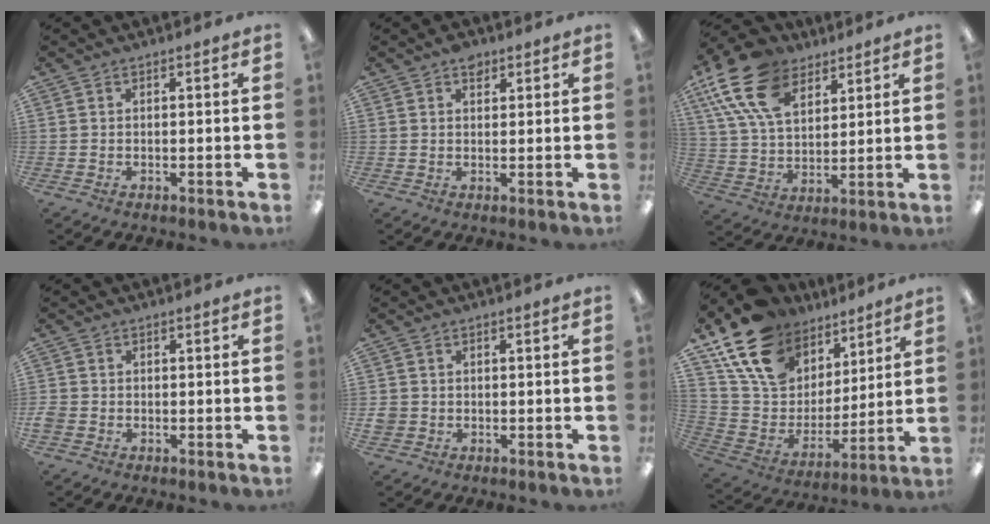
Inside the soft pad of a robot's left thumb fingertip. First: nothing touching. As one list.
[{"total": 3.1, "force": [2.0, 2.0, 1.3], "torque": [-0.012, -0.005, 0.034]}, {"total": 18.9, "force": [10.5, 11.2, 11.0], "torque": [-0.239, -0.036, 0.192]}, {"total": 2.1, "force": [-0.7, 1.8, 0.8], "torque": [-0.010, 0.004, -0.012]}, {"total": 2.2, "force": [-0.1, 2.1, 0.6], "torque": [-0.011, 0.004, -0.003]}, {"total": 19.6, "force": [12.4, 12.6, 8.5], "torque": [-0.171, -0.060, 0.233]}]